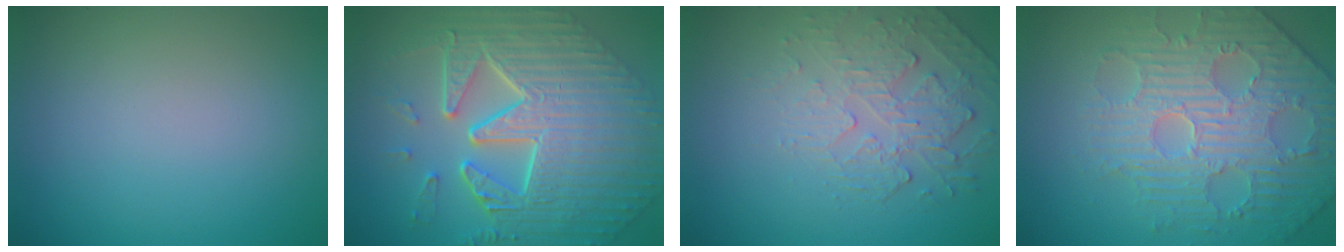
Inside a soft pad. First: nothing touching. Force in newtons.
{"total": 10.7, "press": 7.3, "slide": 7.8}
{"total": 2.4, "press": 1.7, "slide": 1.7}
{"total": 4.7, "press": 4.7, "slide": 0.2}